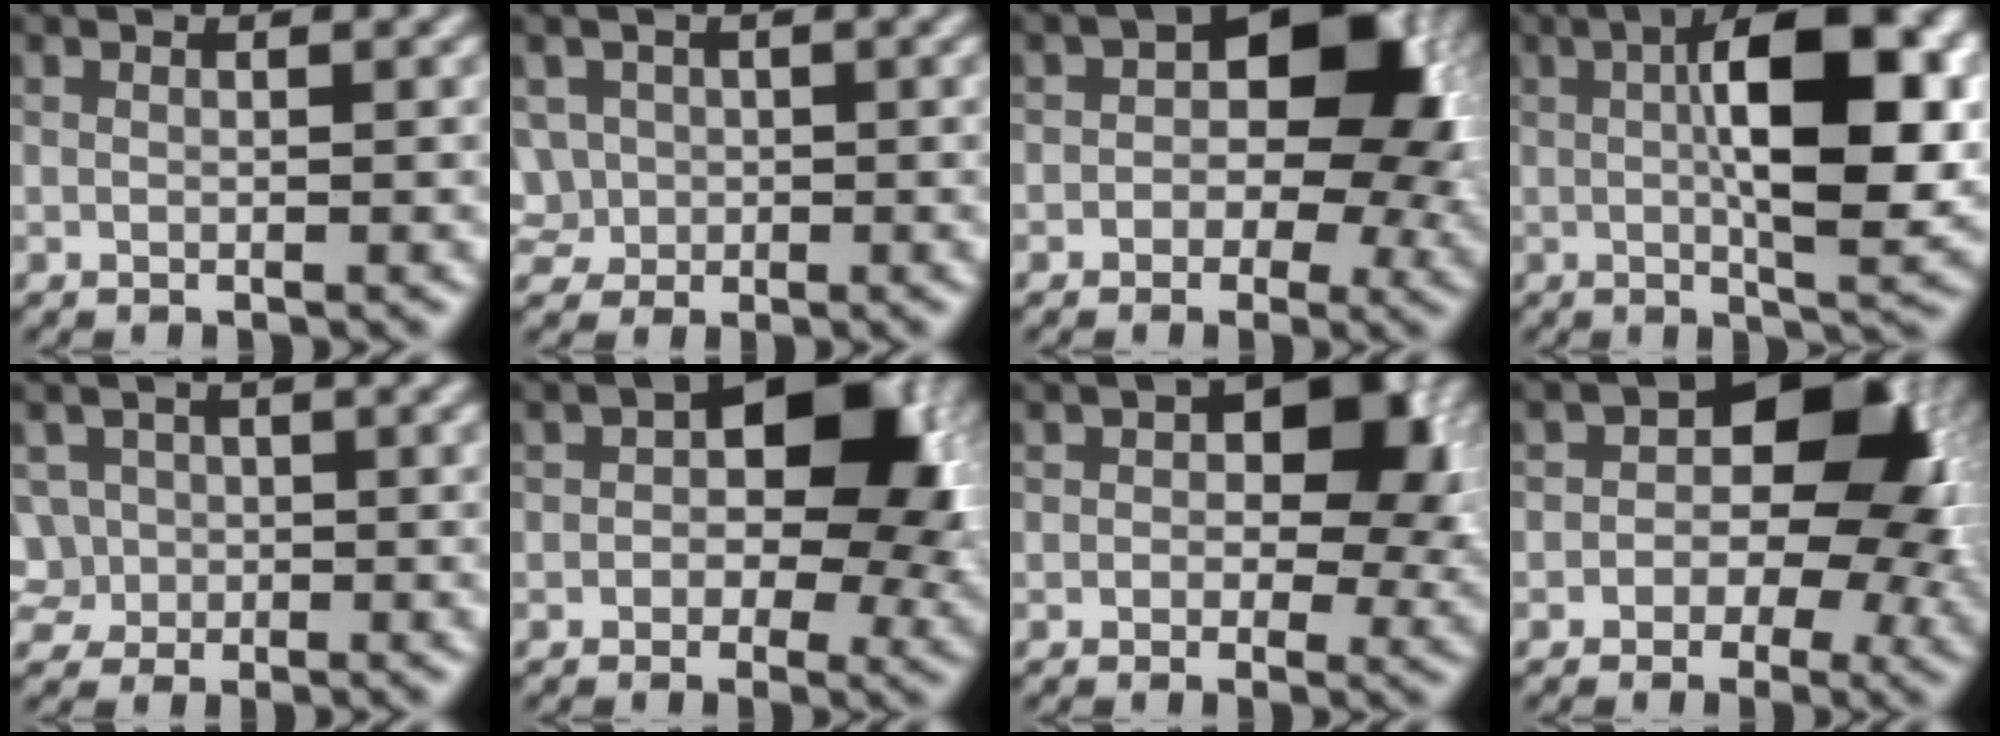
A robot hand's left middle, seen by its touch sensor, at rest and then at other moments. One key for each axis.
{"total": 1.6, "fx": -0.3, "fy": 1.6, "fz": 0.1, "tx": -0.018, "ty": 0.002, "tz": 0.013}
{"total": 8.2, "fx": 0.6, "fy": 5.1, "fz": 6.4, "tx": -0.079, "ty": 0.014, "tz": 0.011}
{"total": 9.5, "fx": 1.2, "fy": 2.7, "fz": 9.0, "tx": -0.136, "ty": 0.011, "tz": 0.030}
{"total": 1.9, "fx": -0.4, "fy": 1.9, "fz": 0.1, "tx": -0.014, "ty": 0.009, "tz": 0.010}
{"total": 8.8, "fx": 1.1, "fy": 5.1, "fz": 7.1, "tx": -0.097, "ty": 0.017, "tz": 0.018}
{"total": 7.1, "fx": 1.2, "fy": 4.2, "fz": 5.6, "tx": -0.082, "ty": 0.014, "tz": 0.026}
{"total": 8.3, "fx": 0.3, "fy": 5.5, "fz": 6.2, "tx": -0.055, "ty": 0.016, "tz": 0.004}